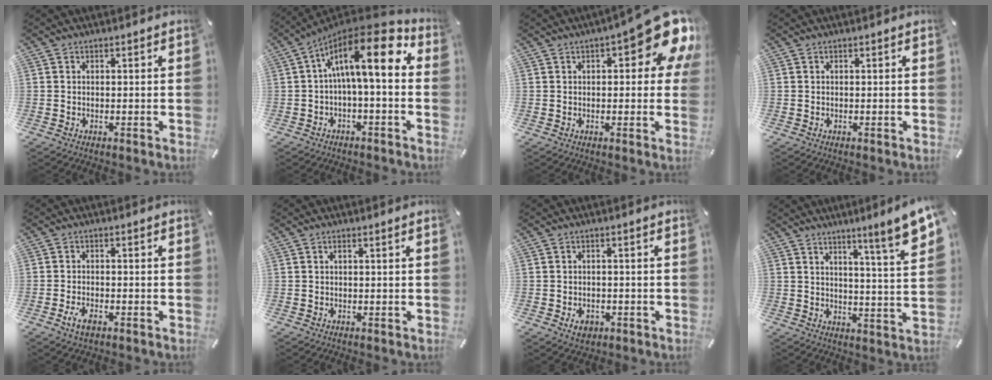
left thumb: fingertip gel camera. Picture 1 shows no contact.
{"total": 16.4, "force": [4.1, 5.3, 14.9], "torque": [-0.247, -0.028, 0.060]}
{"total": 15.2, "force": [6.4, 5.2, 12.8], "torque": [-0.161, -0.043, 0.101]}
{"total": 0.0}
{"total": 3.3, "force": [-1.9, 1.6, 2.2], "torque": [-0.049, 0.003, -0.035]}
{"total": 0.9, "force": [0.2, 0.0, 0.9], "torque": [-0.016, 0.000, 0.003]}
{"total": 3.6, "force": [-1.5, 2.7, 1.8], "torque": [-0.035, 0.005, -0.028]}
{"total": 11.1, "force": [7.5, 0.0, 8.2], "torque": [-0.125, -0.054, 0.115]}